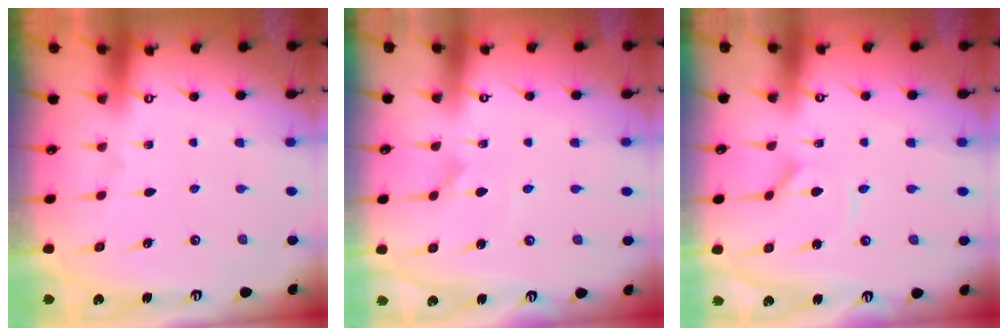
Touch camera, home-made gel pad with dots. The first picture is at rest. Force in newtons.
{"total": 1.3, "press": 1.3, "slide": 0.0}
{"total": 1.5, "press": 1.5, "slide": 0.1}